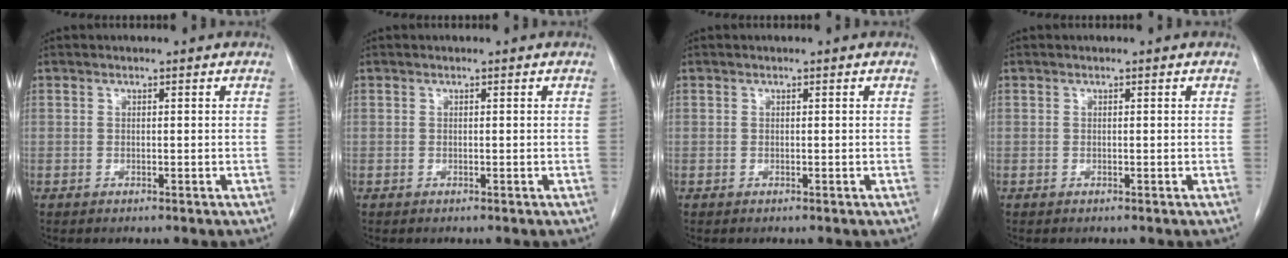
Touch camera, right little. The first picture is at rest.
{"total": 0.0}
{"total": 0.0}
{"total": 0.0}